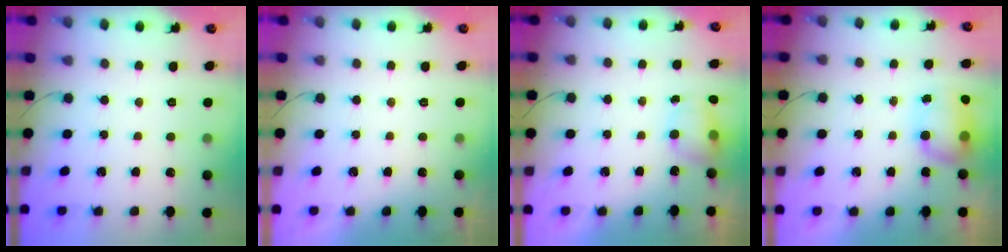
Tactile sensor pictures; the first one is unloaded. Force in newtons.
{"total": 0.0}
{"total": 5.1, "press": 5.0, "slide": 0.7}
{"total": 7.1, "press": 7.0, "slide": 1.0}